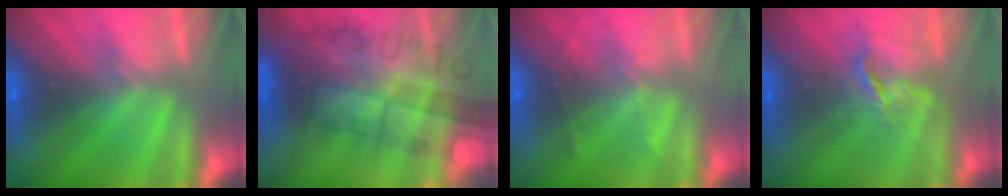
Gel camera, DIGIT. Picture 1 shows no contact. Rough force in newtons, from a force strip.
{"total": 10.9}
{"total": 2.3}
{"total": 3.4}